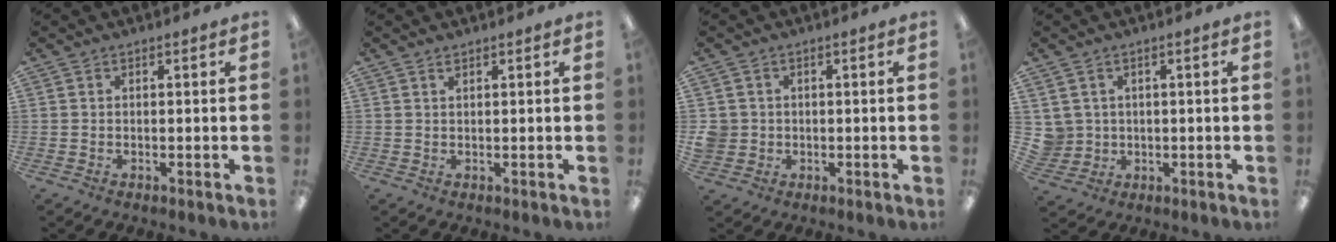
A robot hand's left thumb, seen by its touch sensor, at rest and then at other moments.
{"total": 0.8, "force": [0.7, 0.2, 0.5], "torque": [-0.010, 0.000, 0.012]}
{"total": 3.4, "force": [0.1, 3.4, 0.6], "torque": [-0.016, 0.008, 0.005]}
{"total": 3.9, "force": [1.4, 3.6, 0.0], "torque": [-0.022, 0.000, 0.027]}